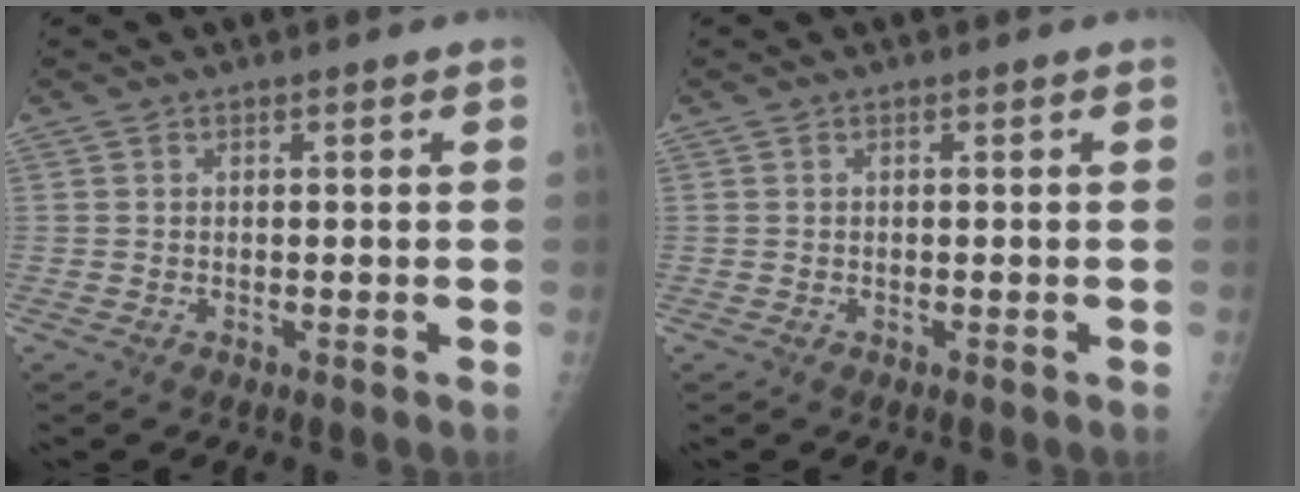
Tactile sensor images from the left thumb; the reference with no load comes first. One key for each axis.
{"total": 0.0}